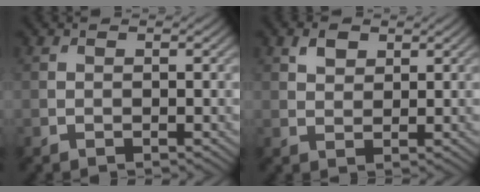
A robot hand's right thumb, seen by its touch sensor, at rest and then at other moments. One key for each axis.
{"total": 2.2, "fx": 1.3, "fy": 1.4, "fz": 1.2, "tx": -0.023, "ty": 0.002, "tz": 0.026}